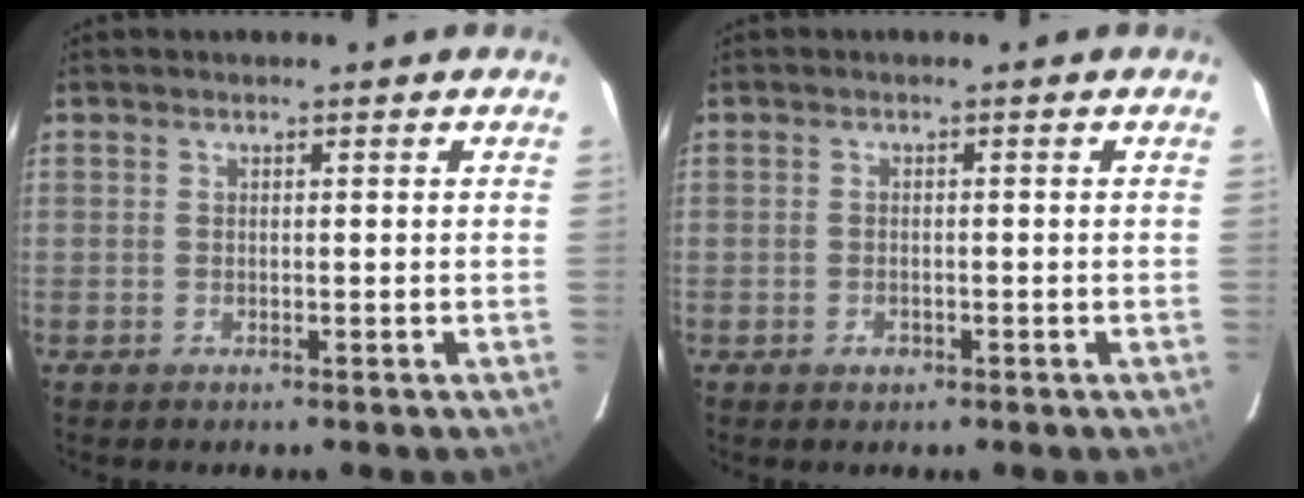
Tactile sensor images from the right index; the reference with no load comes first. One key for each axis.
{"total": 1.4, "fx": -0.7, "fy": 1.1, "fz": 0.6, "tx": -0.010, "ty": 0.000, "tz": -0.009}